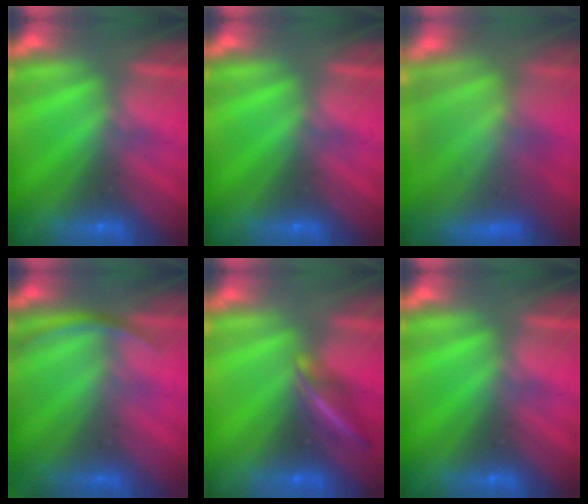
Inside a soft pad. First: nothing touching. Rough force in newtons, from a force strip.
{"total": 0.0}
{"total": 9.4}
{"total": 2.9}
{"total": 7.4}
{"total": 0.0}